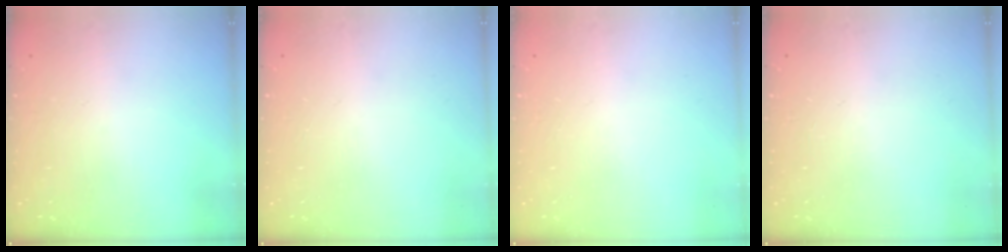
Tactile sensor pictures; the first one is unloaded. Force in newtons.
{"total": 0.0}
{"total": 0.0}
{"total": 0.0}